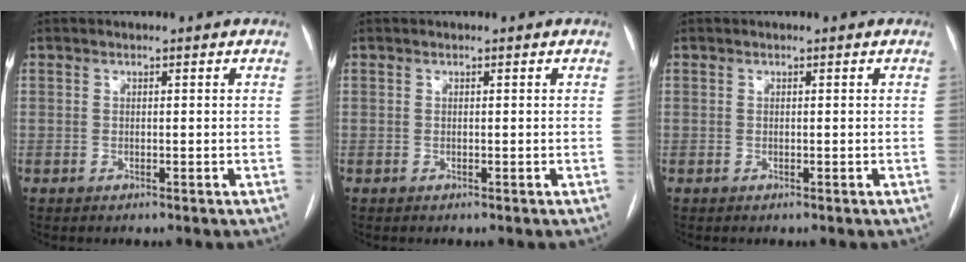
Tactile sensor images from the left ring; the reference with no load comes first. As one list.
[{"total": 0.0}, {"total": 0.0}]